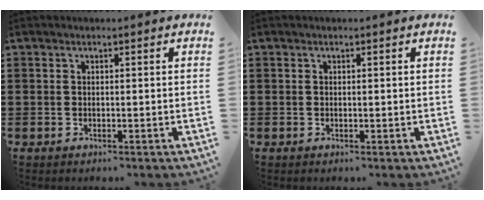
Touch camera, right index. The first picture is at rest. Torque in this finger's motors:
{"motor_torque": [1.00, 1.13, 0.00, 0.00]}